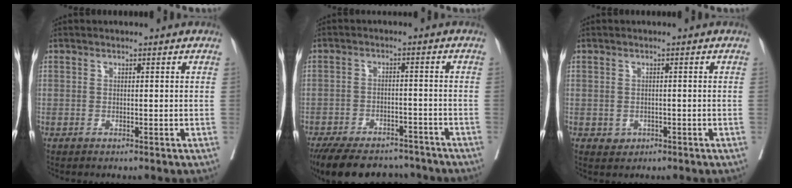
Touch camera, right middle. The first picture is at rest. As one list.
[{"total": 16.2, "force": [-13.8, 6.0, 6.0], "torque": [-0.134, -0.004, -0.194]}, {"total": 1.6, "force": [-0.6, 1.4, 0.5], "torque": [-0.005, 0.004, -0.002]}]